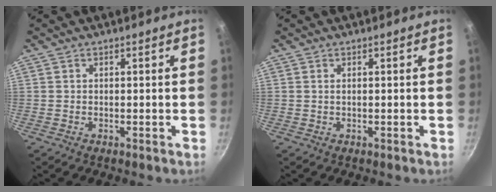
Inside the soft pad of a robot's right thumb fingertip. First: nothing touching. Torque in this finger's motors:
{"motor_torque": [-0.25, 0.07, -0.23, 0.31, 0.04]}